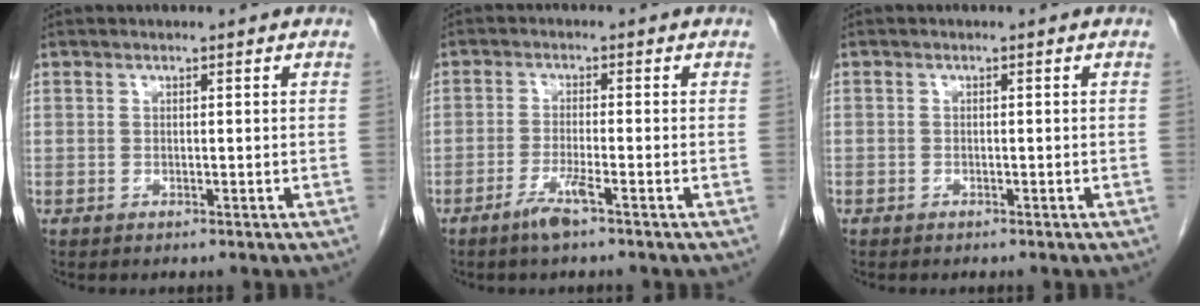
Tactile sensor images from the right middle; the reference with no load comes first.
{"total": 3.5, "force": [-2.3, -0.2, 2.6], "torque": [-0.056, -0.006, -0.047]}
{"total": 0.7, "force": [-0.5, 0.5, 0.0], "torque": [-0.008, 0.003, -0.011]}